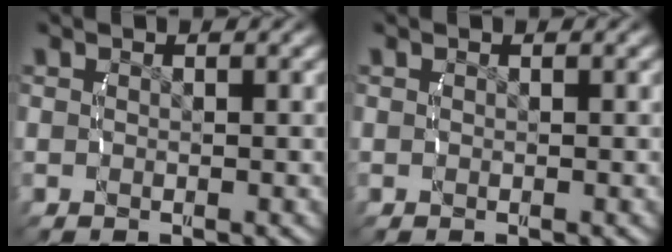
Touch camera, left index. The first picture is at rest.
{"total": 0.0}